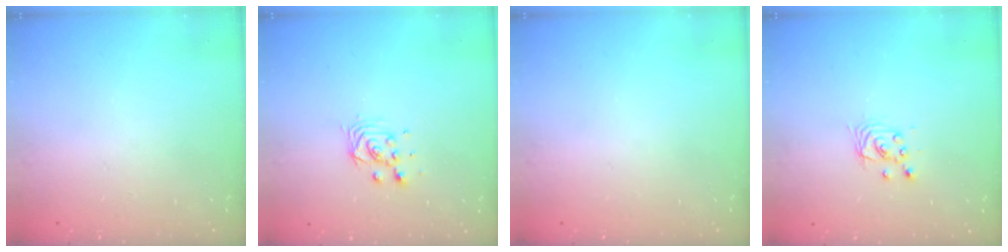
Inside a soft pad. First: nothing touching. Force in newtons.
{"total": 4.2, "press": 4.2, "slide": 0.3}
{"total": 0.0}
{"total": 2.9, "press": 2.9, "slide": 0.2}